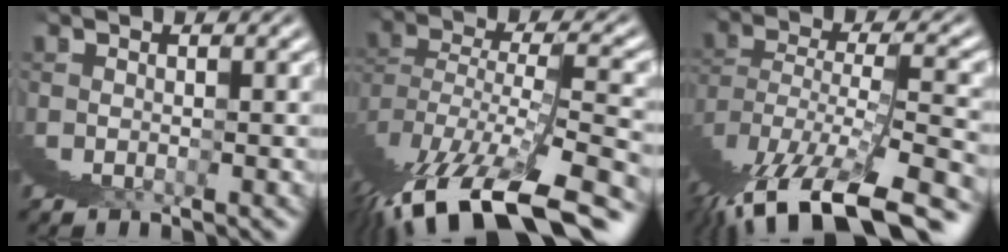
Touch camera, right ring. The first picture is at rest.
{"total": 6.0, "force": [-2.1, 2.3, 5.1], "torque": [-0.113, 0.001, -0.031]}
{"total": 6.1, "force": [-2.7, 2.6, 4.8], "torque": [-0.101, -0.003, -0.040]}